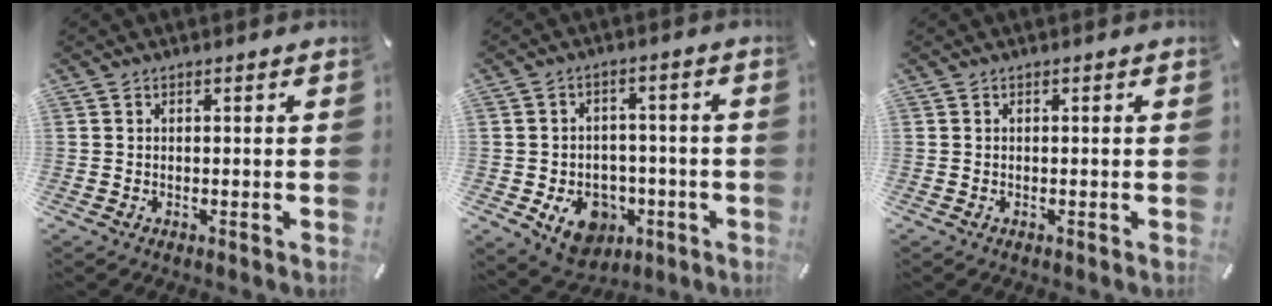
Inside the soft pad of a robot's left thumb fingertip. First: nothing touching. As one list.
[{"total": 10.2, "force": [-4.1, 7.8, 5.0], "torque": [-0.073, 0.024, -0.067]}, {"total": 0.0}]